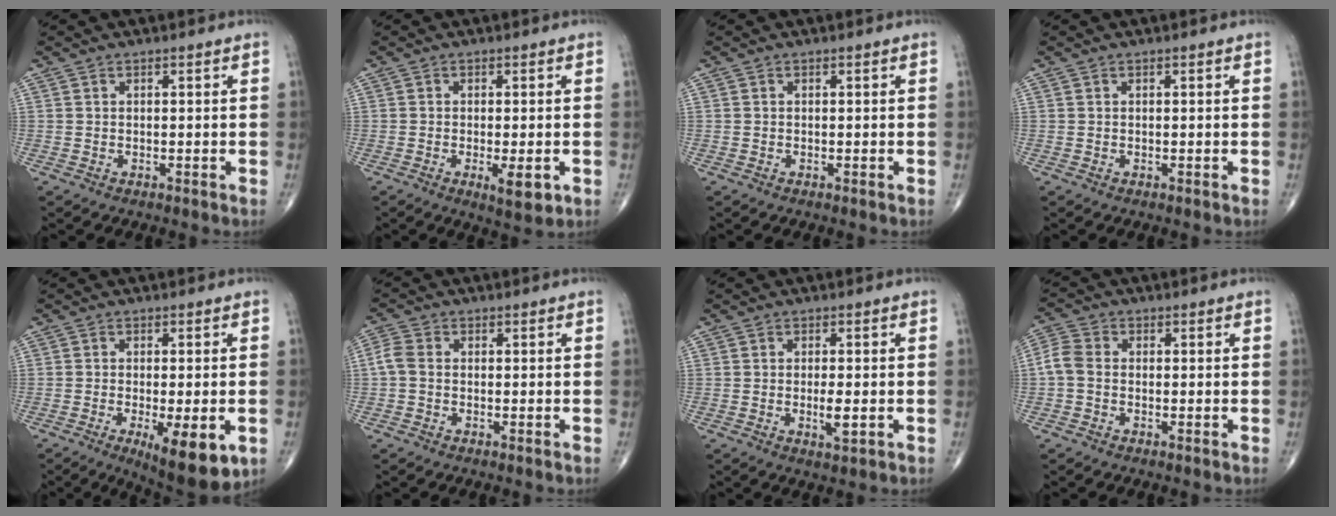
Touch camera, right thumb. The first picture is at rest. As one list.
[{"total": 4.8, "force": [-1.5, 1.6, 4.3], "torque": [-0.063, -0.010, -0.020]}, {"total": 0.0}, {"total": 0.0}, {"total": 11.3, "force": [-3.9, 3.6, 10.0], "torque": [-0.140, -0.017, -0.049]}, {"total": 3.1, "force": [-0.4, 2.2, 2.2], "torque": [-0.051, 0.005, -0.017]}, {"total": 3.4, "force": [-0.6, 0.9, 3.3], "torque": [-0.057, -0.007, -0.009]}, {"total": 4.3, "force": [-0.6, 3.1, 2.9], "torque": [-0.065, 0.010, -0.023]}]